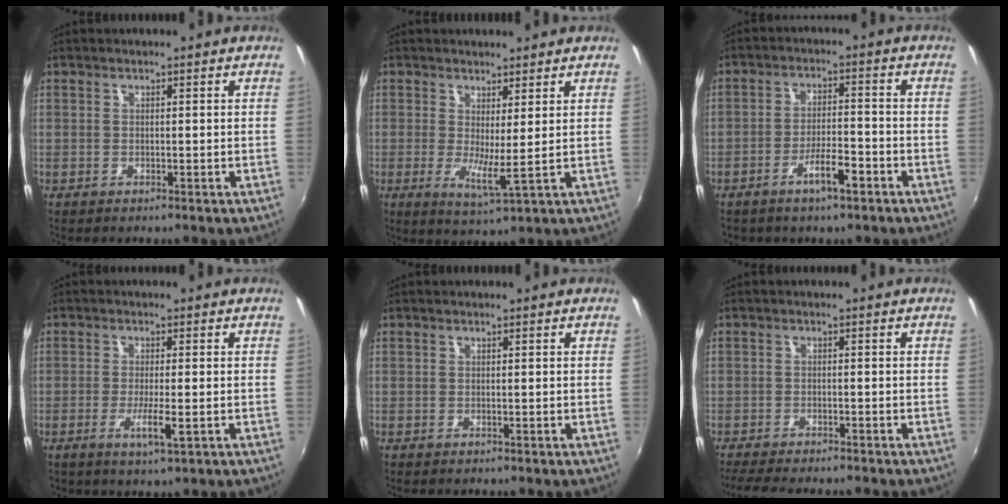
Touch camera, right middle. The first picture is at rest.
{"total": 4.4, "force": [1.0, 0.2, 4.3], "torque": [-0.078, -0.019, 0.016]}
{"total": 5.5, "force": [-3.5, 1.6, 4.0], "torque": [-0.079, 0.001, -0.053]}
{"total": 4.1, "force": [-1.4, 0.5, 3.8], "torque": [-0.076, -0.011, -0.026]}
{"total": 0.0}
{"total": 8.5, "force": [-7.6, 1.2, 3.6], "torque": [-0.089, -0.023, -0.122]}